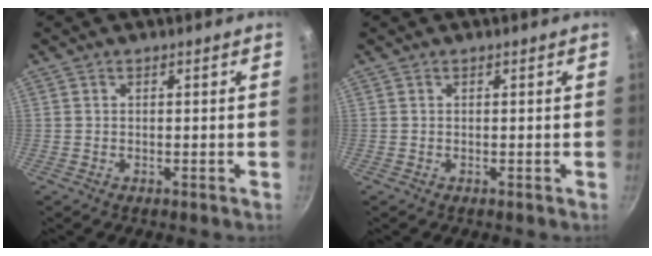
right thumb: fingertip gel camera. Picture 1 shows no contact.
{"total": 0.0}